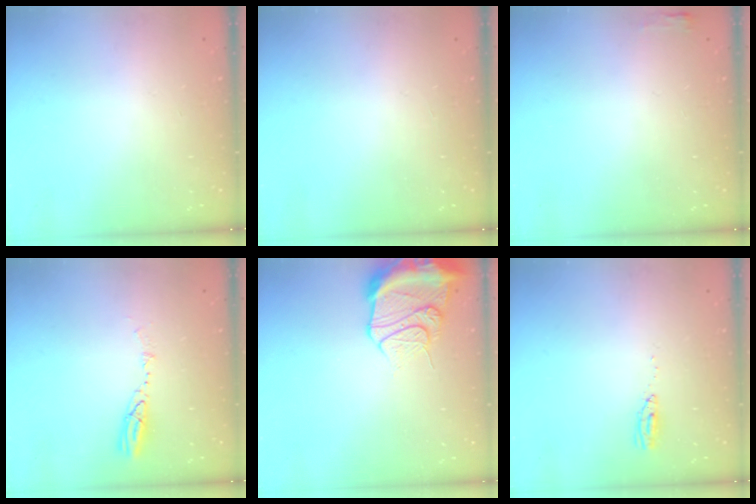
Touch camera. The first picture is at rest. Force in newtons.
{"total": 0.9, "press": 0.0, "slide": 0.9}
{"total": 2.7, "press": 2.6, "slide": 0.8}
{"total": 4.3, "press": 4.3, "slide": 0.4}
{"total": 14.0, "press": 13.9, "slide": 1.7}
{"total": 3.6, "press": 3.4, "slide": 1.3}